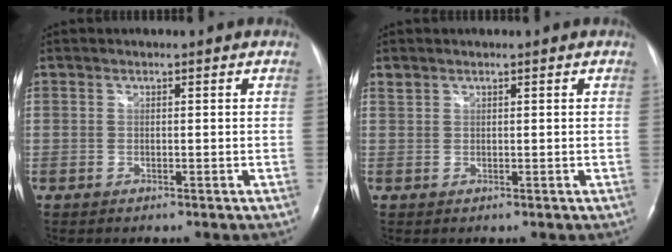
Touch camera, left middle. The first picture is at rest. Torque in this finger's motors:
{"motor_torque": [0.05, -0.02, 0.02, 0.02]}